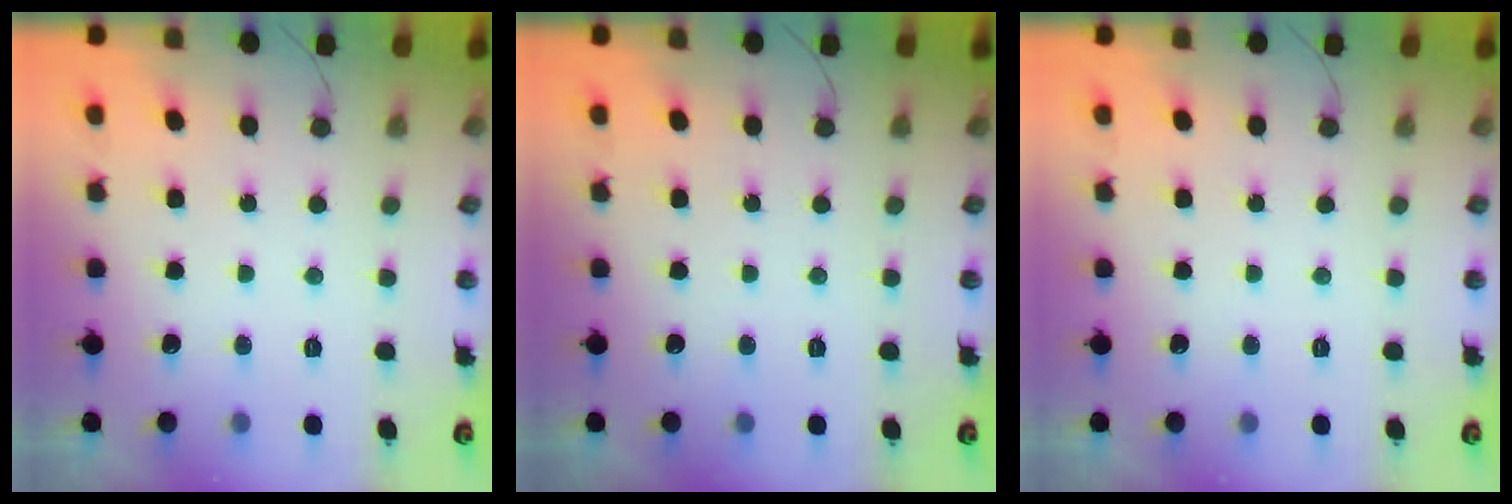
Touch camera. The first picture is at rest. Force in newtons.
{"total": 0.0}
{"total": 0.0}